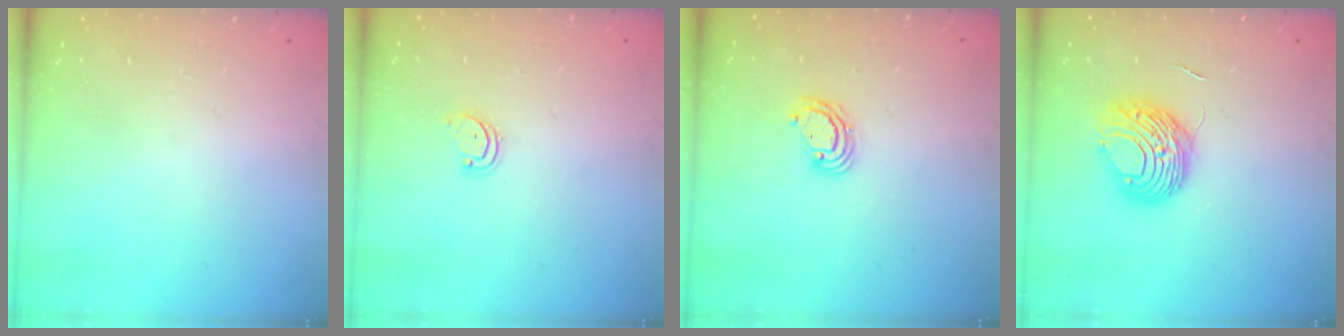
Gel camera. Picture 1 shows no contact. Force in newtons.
{"total": 2.3, "press": 2.3, "slide": 0.1}
{"total": 4.5, "press": 4.5, "slide": 0.1}
{"total": 8.8, "press": 8.8, "slide": 0.8}